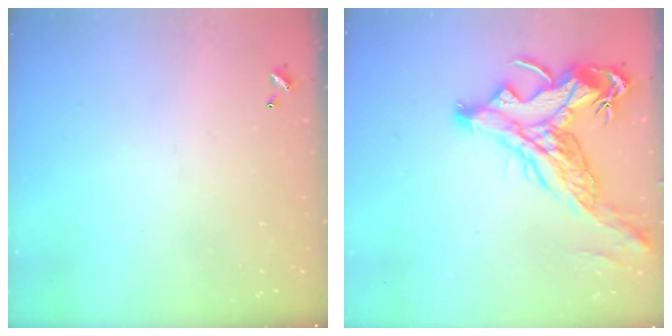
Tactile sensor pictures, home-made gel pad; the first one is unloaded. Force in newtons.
{"total": 9.2, "press": 8.8, "slide": 2.6}